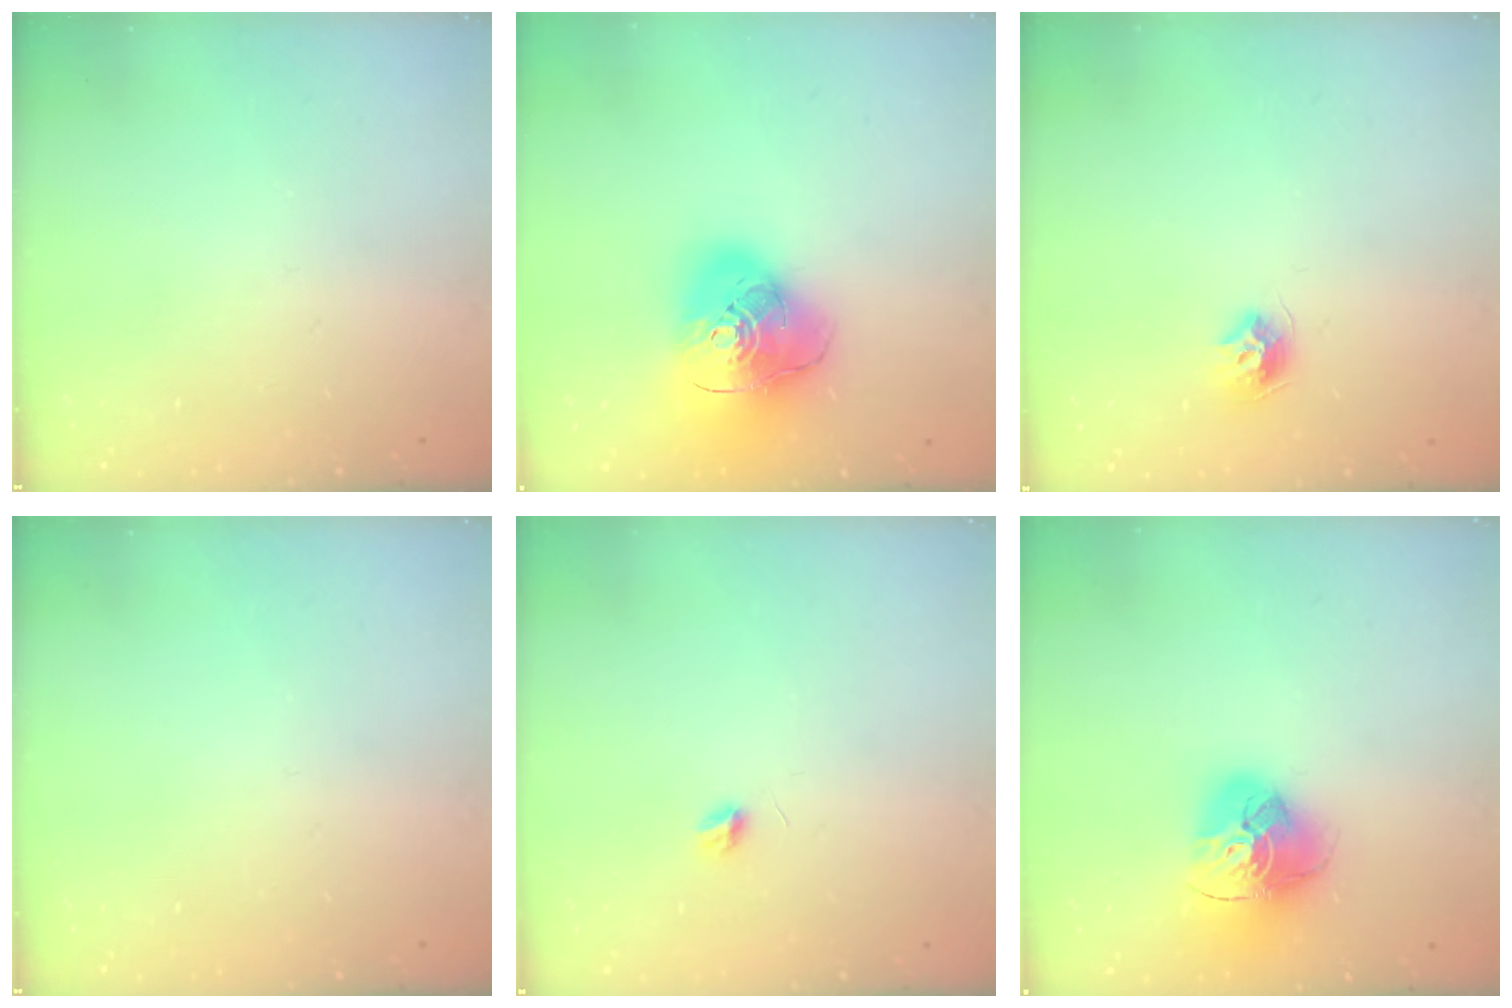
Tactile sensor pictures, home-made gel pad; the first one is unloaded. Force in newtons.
{"total": 19.4, "press": 19.2, "slide": 2.5}
{"total": 8.4, "press": 8.3, "slide": 0.7}
{"total": 0.0}
{"total": 3.7, "press": 3.7, "slide": 0.3}
{"total": 15.5, "press": 15.4, "slide": 1.7}